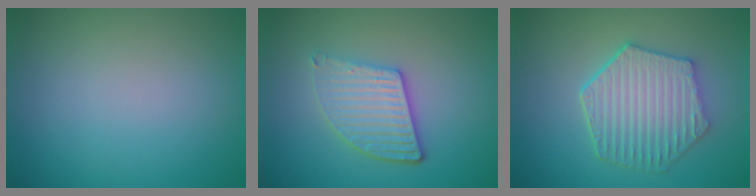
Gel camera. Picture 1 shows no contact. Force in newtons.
{"total": 4.3, "press": 3.5, "slide": 2.6}
{"total": 6.3, "press": 5.0, "slide": 3.7}